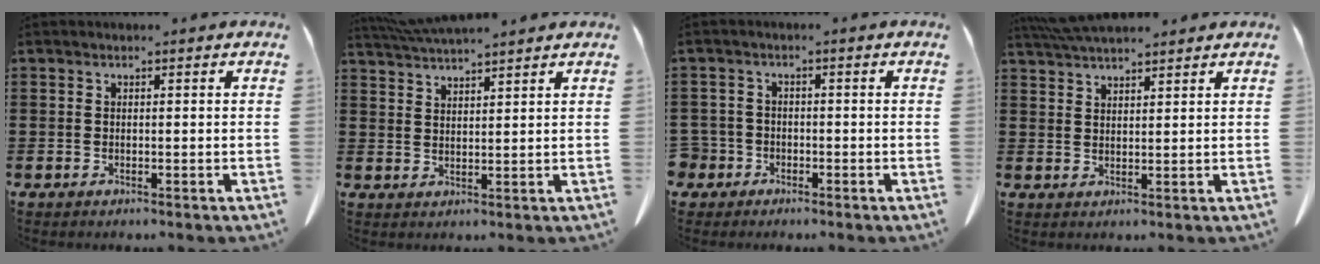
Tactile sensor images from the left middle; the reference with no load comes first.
{"total": 4.4, "force": [4.1, 0.1, 1.4], "torque": [-0.040, -0.010, 0.077]}
{"total": 2.6, "force": [-1.4, 2.1, 0.5], "torque": [-0.032, -0.005, -0.034]}
{"total": 4.5, "force": [4.2, 0.6, 1.6], "torque": [-0.043, -0.005, 0.080]}